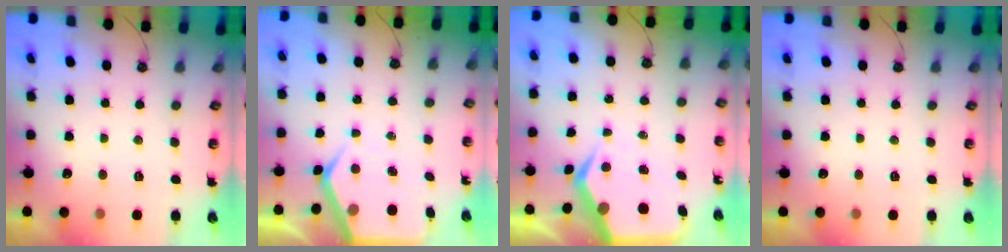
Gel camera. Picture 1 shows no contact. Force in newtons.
{"total": 6.9, "press": 6.9, "slide": 0.8}
{"total": 8.4, "press": 8.3, "slide": 1.1}
{"total": 0.0}